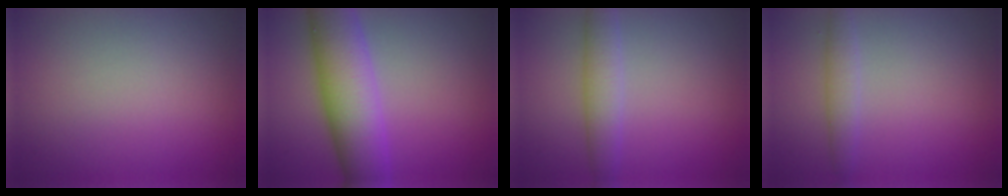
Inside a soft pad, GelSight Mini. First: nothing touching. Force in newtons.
{"total": 8.5, "press": 8.5, "slide": 0.3}
{"total": 2.9, "press": 2.9, "slide": 0.2}
{"total": 1.9, "press": 1.9, "slide": 0.0}